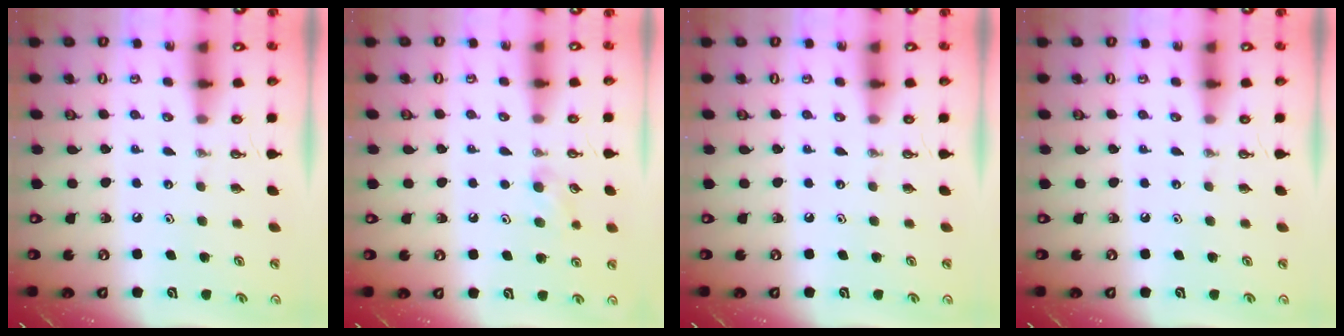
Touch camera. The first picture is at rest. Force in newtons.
{"total": 6.2, "press": 6.0, "slide": 1.4}
{"total": 0.0}
{"total": 0.0}